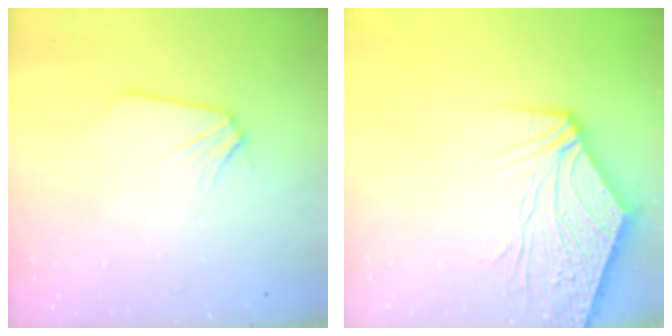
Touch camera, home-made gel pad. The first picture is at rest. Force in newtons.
{"total": 11.8, "press": 11.6, "slide": 1.7}